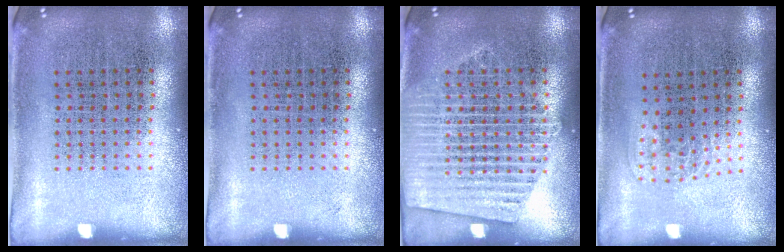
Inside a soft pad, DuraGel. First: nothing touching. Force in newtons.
{"total": 0.0}
{"total": 1.8, "press": 1.8, "slide": 0.3}
{"total": 1.0, "press": 0.7, "slide": 0.8}